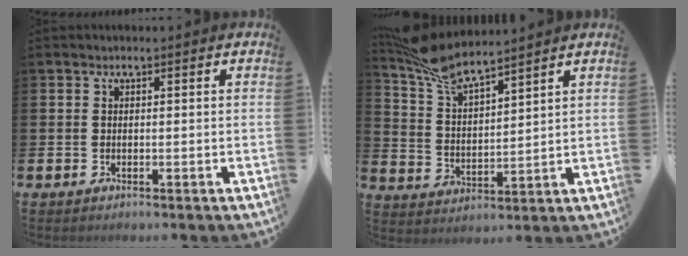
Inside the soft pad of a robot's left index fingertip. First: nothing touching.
{"total": 8.0, "force": [7.4, 1.1, 2.8], "torque": [-0.087, -0.034, 0.135]}